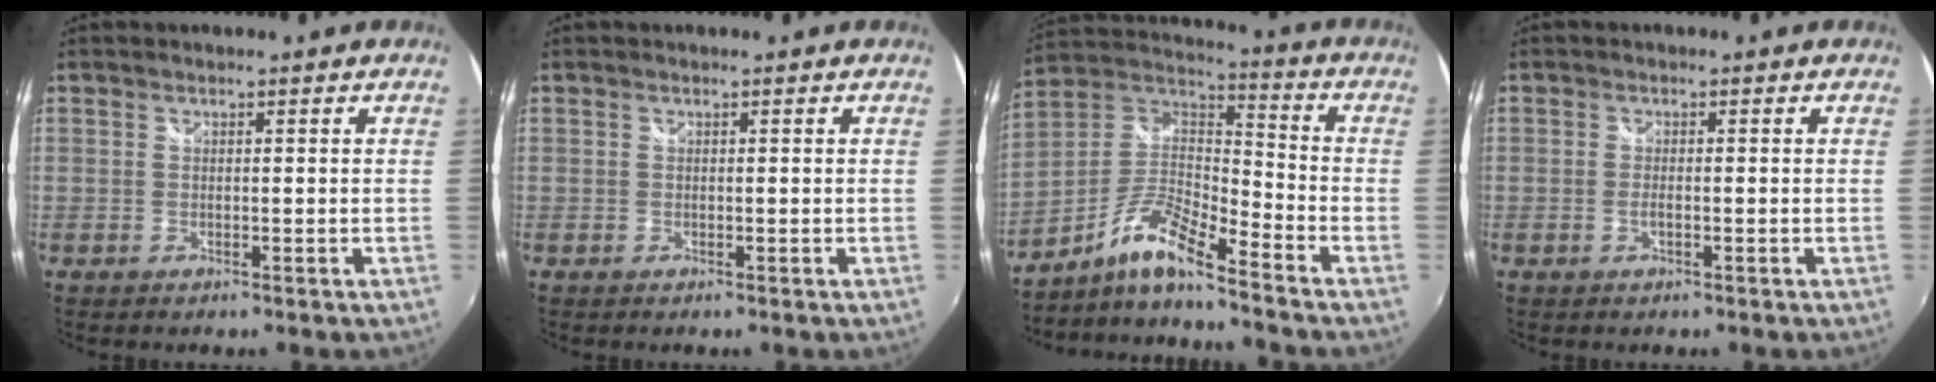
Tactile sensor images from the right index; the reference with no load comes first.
{"total": 0.0}
{"total": 11.1, "force": [-7.9, 1.3, 7.6], "torque": [-0.161, 0.009, -0.163]}
{"total": 1.2, "force": [-0.5, 0.2, 1.1], "torque": [-0.026, 0.000, -0.007]}